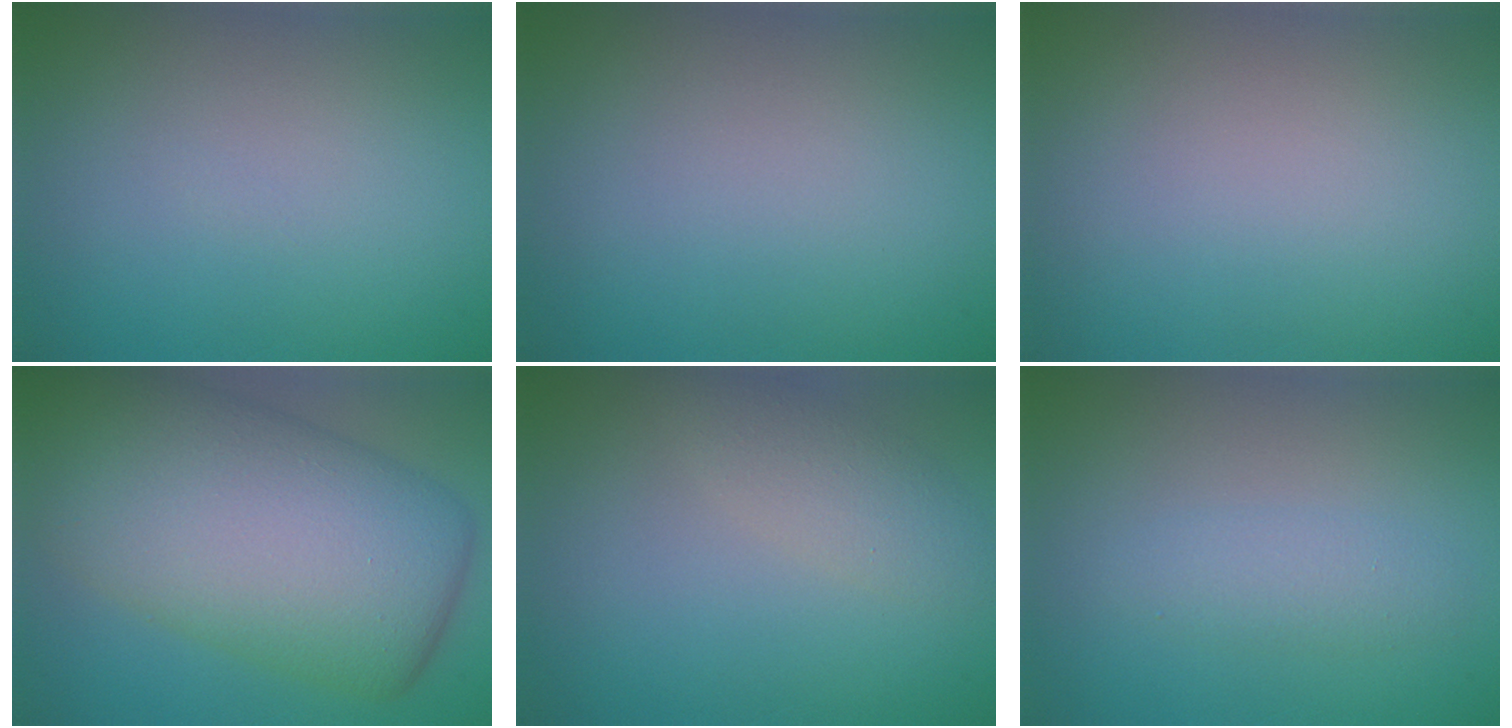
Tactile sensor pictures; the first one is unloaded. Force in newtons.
{"total": 0.0}
{"total": 0.0}
{"total": 13.7, "press": 13.7, "slide": 0.5}
{"total": 2.5, "press": 2.5, "slide": 0.1}
{"total": 1.9, "press": 1.9, "slide": 0.0}